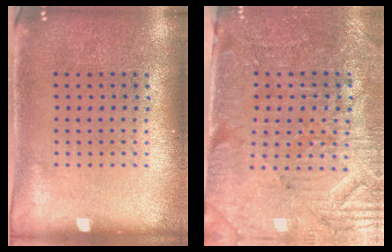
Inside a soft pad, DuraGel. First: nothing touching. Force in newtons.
{"total": 3.8, "press": 3.5, "slide": 1.3}